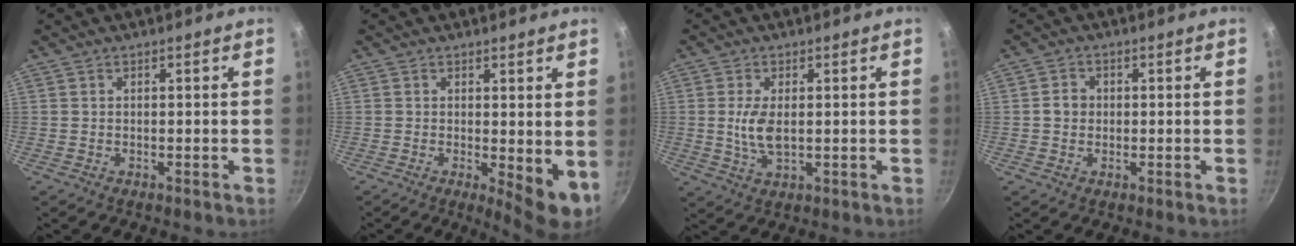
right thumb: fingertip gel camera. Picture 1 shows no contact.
{"total": 6.3, "force": [0.0, 2.1, 5.9], "torque": [-0.075, -0.012, 0.006]}
{"total": 5.6, "force": [0.4, 2.7, 4.9], "torque": [-0.100, -0.005, 0.010]}
{"total": 2.9, "force": [-0.1, 2.6, 1.3], "torque": [-0.009, 0.008, -0.005]}